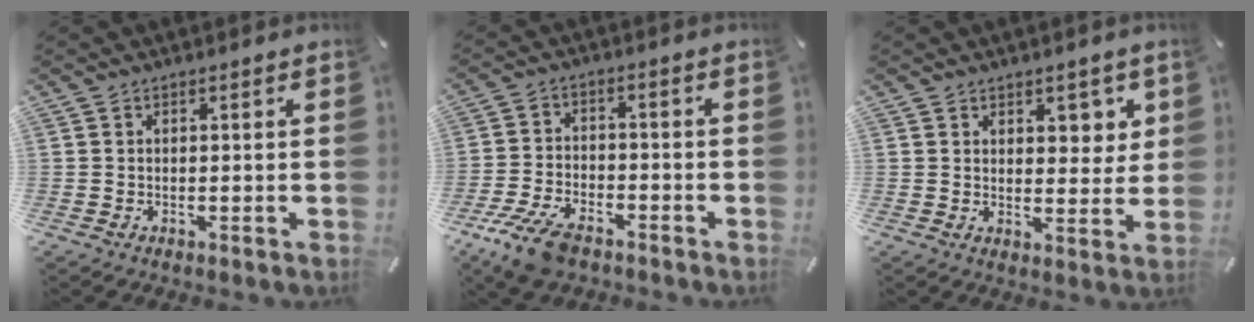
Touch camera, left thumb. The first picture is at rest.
{"total": 9.4, "force": [-6.4, 4.3, 5.4], "torque": [-0.119, 0.022, -0.122]}
{"total": 5.2, "force": [3.2, 3.5, 2.2], "torque": [-0.007, -0.018, 0.049]}